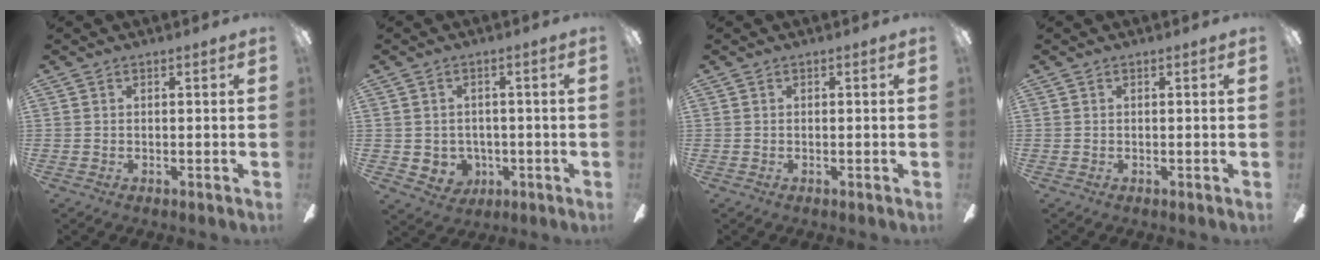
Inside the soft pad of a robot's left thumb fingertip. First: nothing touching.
{"total": 4.2, "force": [0.4, 4.1, 0.9], "torque": [-0.027, -0.005, 0.009]}
{"total": 0.0}
{"total": 0.0}